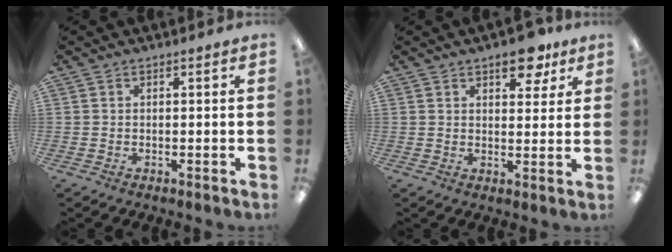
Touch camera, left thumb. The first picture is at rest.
{"total": 8.3, "force": [5.3, 4.0, 5.1], "torque": [-0.047, -0.026, 0.083]}